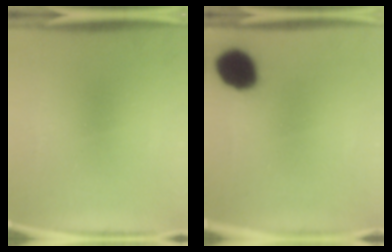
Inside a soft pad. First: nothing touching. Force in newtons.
{"total": 12.7}